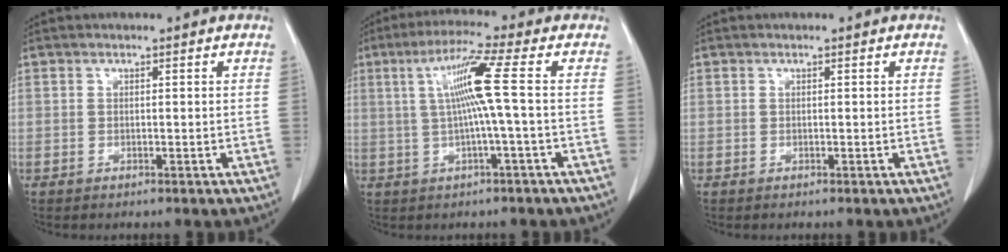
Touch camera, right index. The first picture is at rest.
{"total": 7.8, "force": [0.8, -1.5, 7.6], "torque": [-0.143, 0.014, 0.021]}
{"total": 0.0}